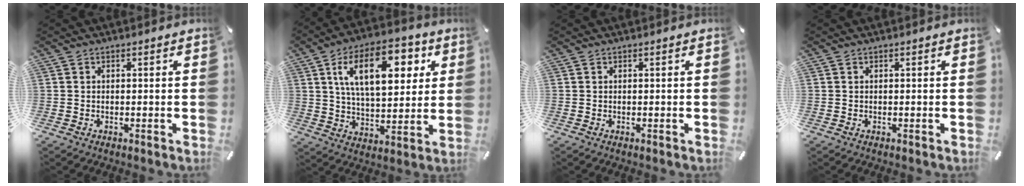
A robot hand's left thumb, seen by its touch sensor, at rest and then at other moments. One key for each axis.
{"total": 18.5, "fx": 7.0, "fy": 9.9, "fz": 14.0, "tx": -0.216, "ty": -0.002, "tz": 0.113}
{"total": 0.0}
{"total": 0.0}